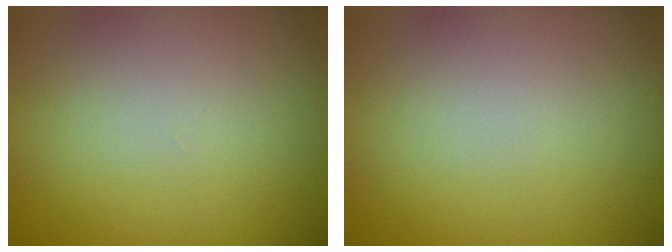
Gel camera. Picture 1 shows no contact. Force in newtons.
{"total": 0.0}